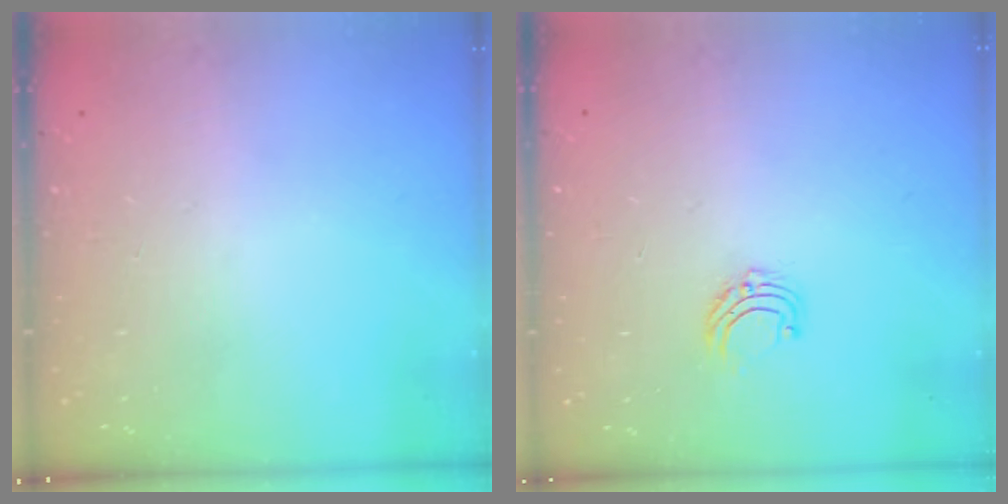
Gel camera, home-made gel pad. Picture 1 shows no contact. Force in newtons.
{"total": 5.3, "press": 5.3, "slide": 0.5}